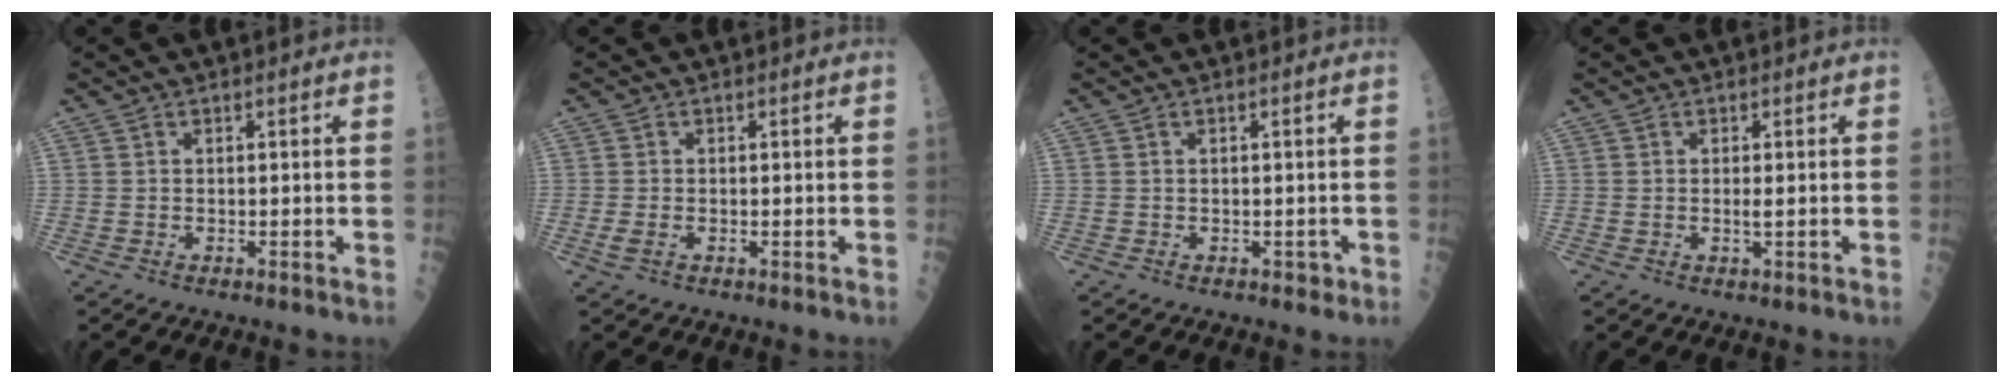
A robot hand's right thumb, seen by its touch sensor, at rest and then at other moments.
{"total": 1.5, "force": [-0.5, 0.9, 1.2], "torque": [-0.032, -0.003, -0.011]}
{"total": 0.9, "force": [-0.3, 0.7, 0.5], "torque": [0.003, 0.003, -0.004]}
{"total": 1.1, "force": [0.1, 0.2, 1.1], "torque": [-0.022, -0.003, 0.003]}